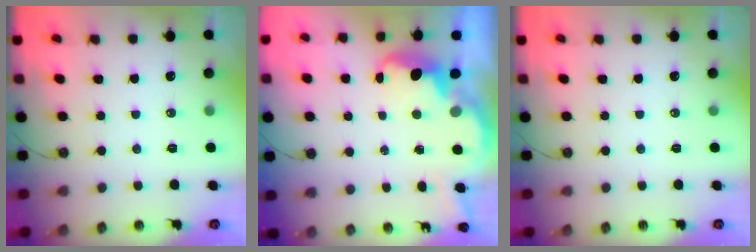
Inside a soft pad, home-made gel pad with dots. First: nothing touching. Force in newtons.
{"total": 4.2, "press": 4.1, "slide": 0.5}
{"total": 0.0}